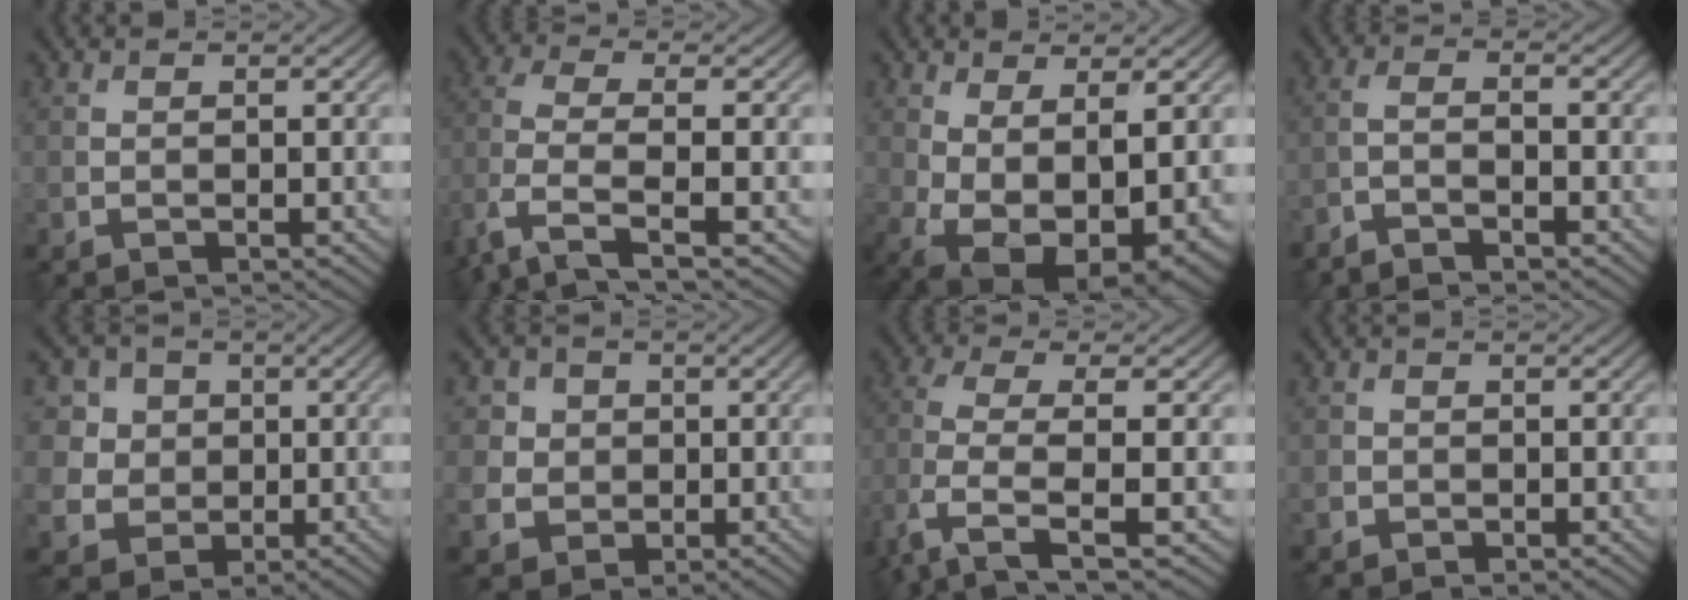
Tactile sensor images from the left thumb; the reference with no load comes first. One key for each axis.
{"total": 6.8, "fx": -3.6, "fy": 2.1, "fz": 5.4, "tx": -0.129, "ty": -0.003, "tz": -0.083}
{"total": 10.7, "fx": -1.4, "fy": 5.7, "fz": 8.9, "tx": -0.180, "ty": -0.041, "tz": 0.011}
{"total": 2.8, "fx": -2.1, "fy": 0.3, "fz": 1.8, "tx": -0.036, "ty": 0.001, "tz": -0.052}
{"total": 8.8, "fx": 2.5, "fy": 7.9, "fz": 2.9, "tx": -0.120, "ty": 0.005, "tz": 0.046}
{"total": 6.1, "fx": 1.1, "fy": 5.8, "fz": 1.6, "tx": -0.068, "ty": 0.003, "tz": 0.018}
{"total": 6.2, "fx": -1.9, "fy": 1.9, "fz": 5.6, "tx": -0.130, "ty": 0.001, "tz": -0.049}
{"total": 1.2, "fx": -0.4, "fy": 1.2, "fz": 0.1, "tx": 0.001, "ty": -0.004, "tz": -0.011}